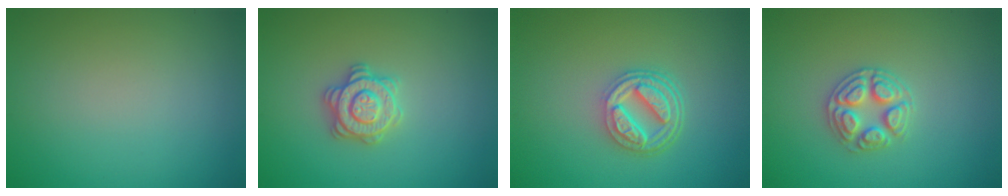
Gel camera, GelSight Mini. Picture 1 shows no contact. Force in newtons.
{"total": 2.8, "press": 2.8, "slide": 0.2}
{"total": 4.8, "press": 3.6, "slide": 3.2}
{"total": 2.8, "press": 2.7, "slide": 0.9}